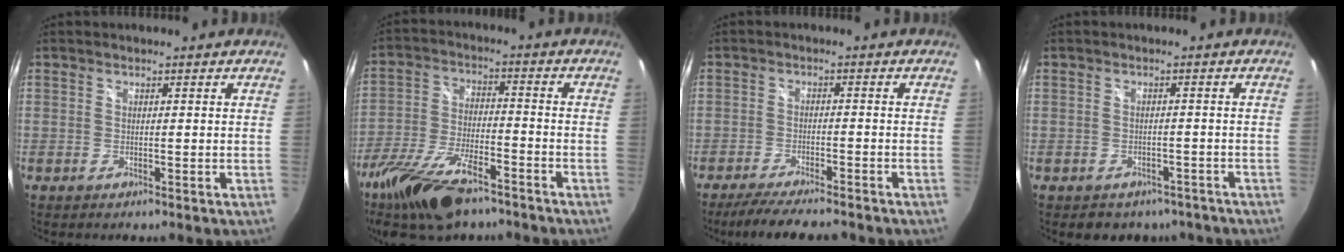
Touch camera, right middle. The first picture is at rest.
{"total": 17.6, "force": [-12.6, 6.4, 10.5], "torque": [-0.225, -0.031, -0.229]}
{"total": 9.5, "force": [-8.3, 1.5, 4.5], "torque": [-0.102, -0.017, -0.132]}
{"total": 7.3, "force": [-5.3, 4.5, 2.1], "torque": [-0.040, 0.004, -0.056]}